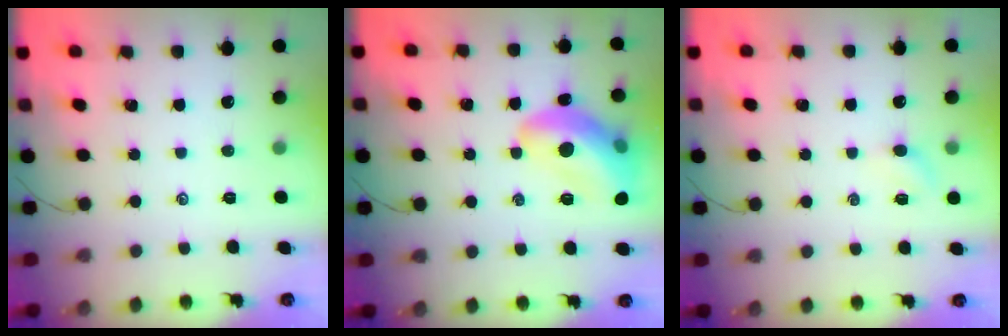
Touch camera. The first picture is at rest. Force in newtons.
{"total": 15.3, "press": 15.2, "slide": 1.7}
{"total": 3.2, "press": 3.0, "slide": 1.1}